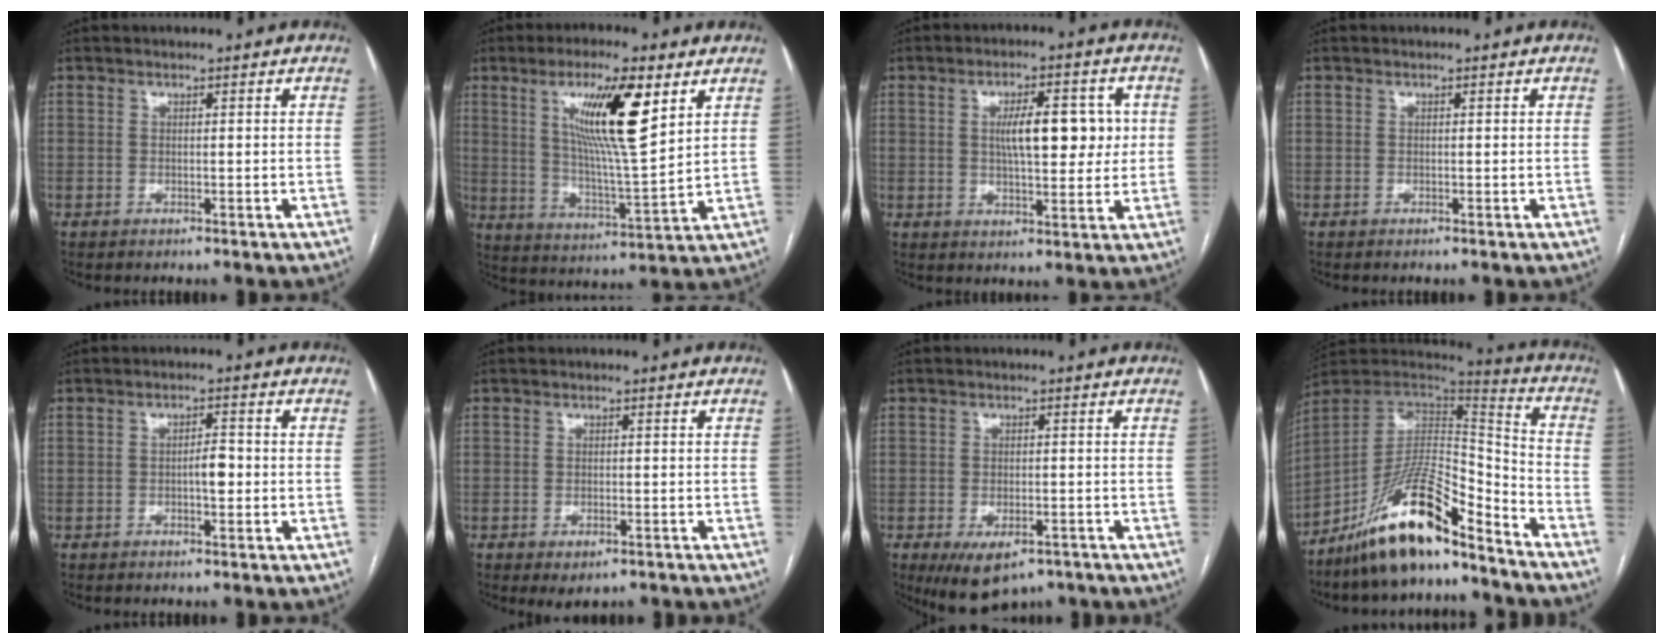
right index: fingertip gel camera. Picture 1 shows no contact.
{"total": 14.1, "force": [6.1, 1.6, 12.6], "torque": [-0.231, -0.005, 0.108]}
{"total": 9.1, "force": [1.6, 3.2, 8.4], "torque": [-0.124, 0.016, 0.026]}
{"total": 0.0}
{"total": 2.9, "force": [-0.6, 0.9, 2.7], "torque": [-0.042, 0.005, -0.009]}
{"total": 3.1, "force": [-1.8, 1.5, 2.1], "torque": [-0.029, -0.004, -0.016]}
{"total": 7.8, "force": [-4.8, 3.8, 4.8], "torque": [-0.075, -0.008, -0.067]}
{"total": 16.5, "force": [-12.7, 3.3, 10.1], "torque": [-0.169, 0.021, -0.224]}